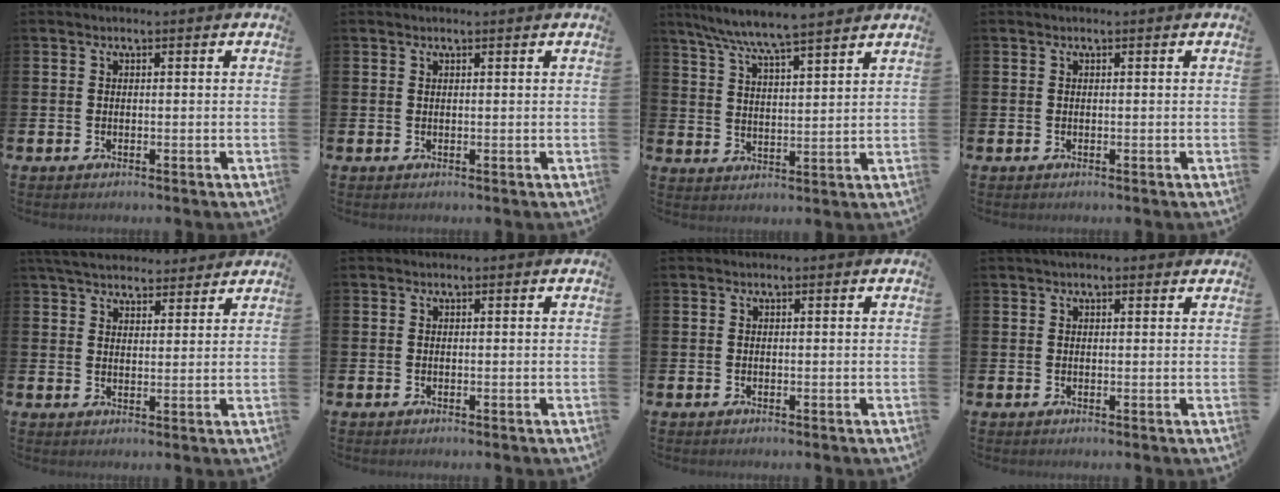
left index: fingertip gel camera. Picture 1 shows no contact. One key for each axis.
{"total": 0.5, "fx": 0.5, "fy": 0.0, "fz": 0.2, "tx": -0.001, "ty": 0.000, "tz": 0.009}
{"total": 7.1, "fx": 6.7, "fy": -0.2, "fz": 2.2, "tx": -0.071, "ty": -0.033, "tz": 0.119}
{"total": 0.0}
{"total": 5.3, "fx": 5.0, "fy": 1.4, "fz": 1.2, "tx": -0.036, "ty": -0.019, "tz": 0.091}
{"total": 0.0}
{"total": 0.0}
{"total": 0.9, "fx": 0.7, "fy": 0.4, "fz": 0.5, "tx": -0.002, "ty": 0.003, "tz": 0.009}